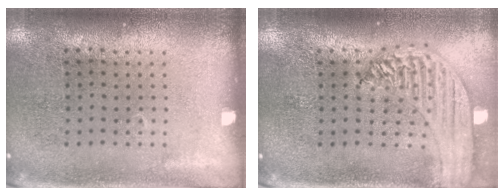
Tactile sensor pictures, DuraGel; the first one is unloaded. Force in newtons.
{"total": 1.8, "press": 1.7, "slide": 0.6}